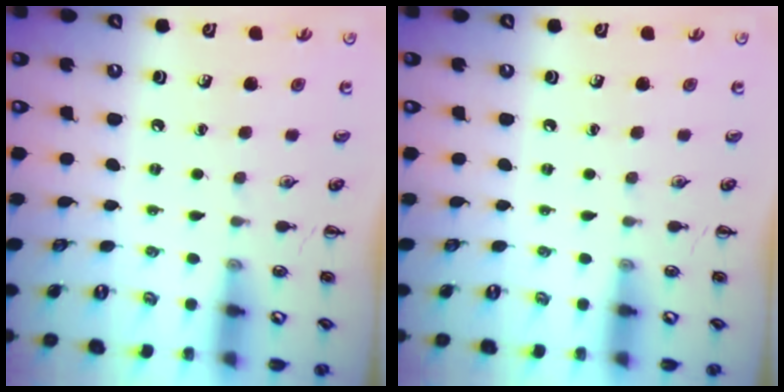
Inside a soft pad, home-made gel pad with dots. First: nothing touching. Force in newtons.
{"total": 0.0}